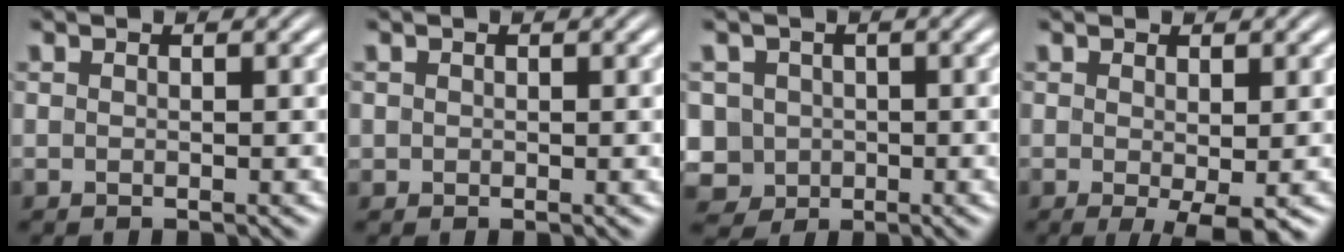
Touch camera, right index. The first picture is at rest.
{"total": 0.7, "force": [0.0, 0.7, 0.1], "torque": [-0.004, -0.009, 0.004]}
{"total": 9.4, "force": [-2.2, 8.6, 3.0], "torque": [-0.089, -0.050, -0.026]}
{"total": 3.9, "force": [-2.1, 0.8, 3.2], "torque": [-0.044, -0.024, -0.017]}